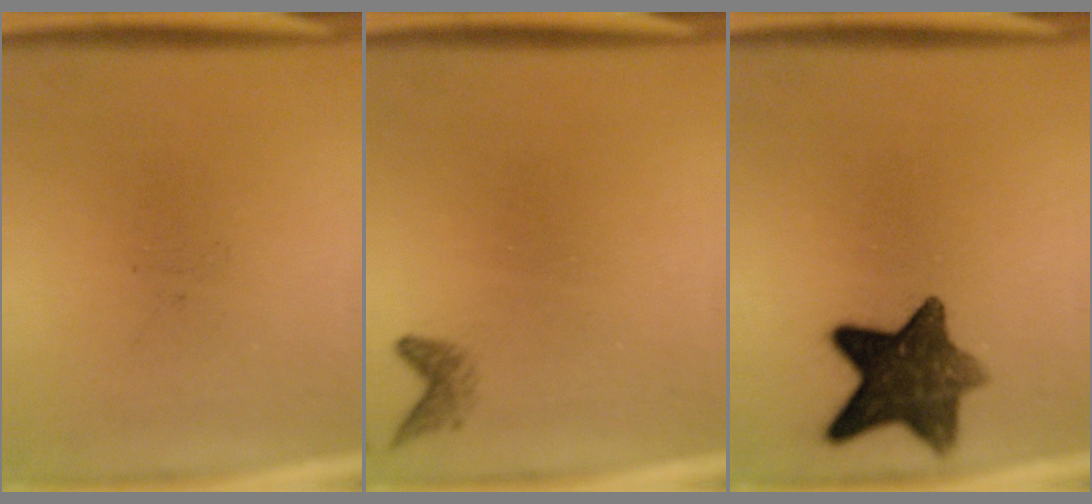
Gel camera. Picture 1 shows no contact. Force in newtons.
{"total": 1.3}
{"total": 10.9}